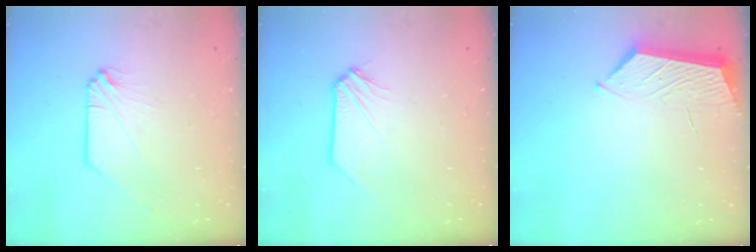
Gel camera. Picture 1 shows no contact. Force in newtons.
{"total": 1.1, "press": 1.1, "slide": 0.2}
{"total": 5.5, "press": 5.5, "slide": 0.7}